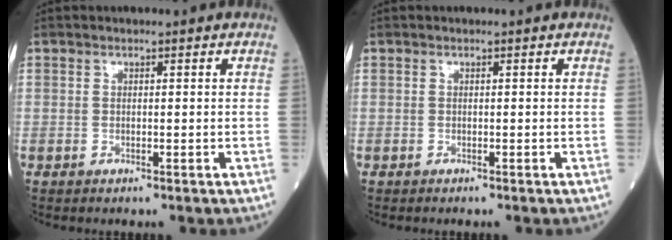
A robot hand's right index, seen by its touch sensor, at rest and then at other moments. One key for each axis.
{"total": 0.0}